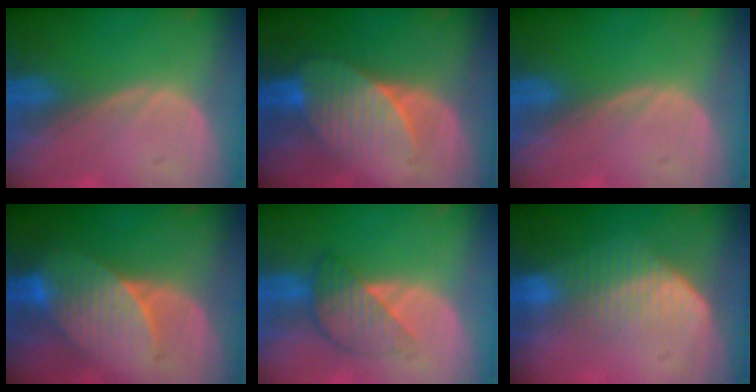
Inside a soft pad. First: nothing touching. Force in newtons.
{"total": 7.4, "press": 6.9, "slide": 2.5}
{"total": 0.0}
{"total": 7.2, "press": 7.1, "slide": 1.1}
{"total": 5.5, "press": 5.4, "slide": 0.4}
{"total": 7.3, "press": 6.2, "slide": 3.8}